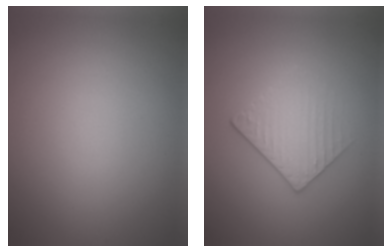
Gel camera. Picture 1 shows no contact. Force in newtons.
{"total": 2.1, "press": 1.8, "slide": 1.1}